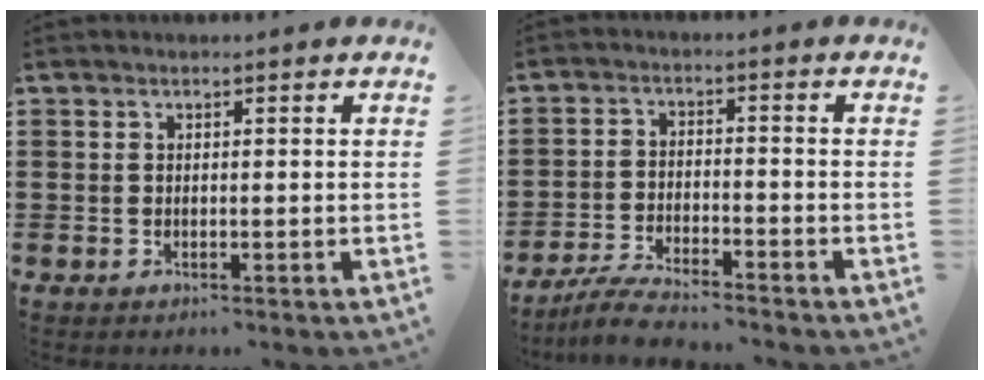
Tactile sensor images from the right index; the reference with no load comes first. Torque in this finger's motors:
{"motor_torque": [-0.23, 0.28, 0.11, 0.03]}